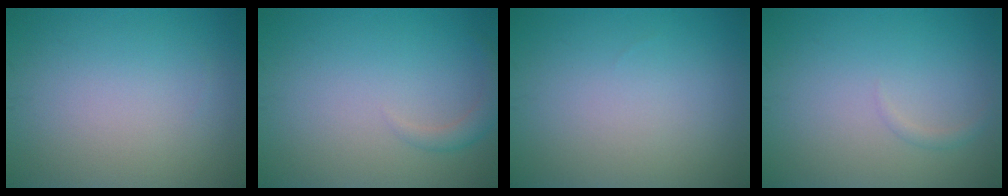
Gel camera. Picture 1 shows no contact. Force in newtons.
{"total": 1.5, "press": 1.5, "slide": 0.1}
{"total": 0.0}
{"total": 0.7, "press": 0.7, "slide": 0.1}